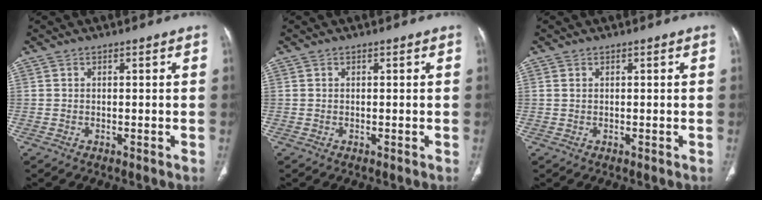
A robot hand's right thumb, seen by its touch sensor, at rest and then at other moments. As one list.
[{"total": 0.0}, {"total": 0.6, "force": [0.3, 0.4, 0.3], "torque": [-0.008, 0.004, 0.008]}]